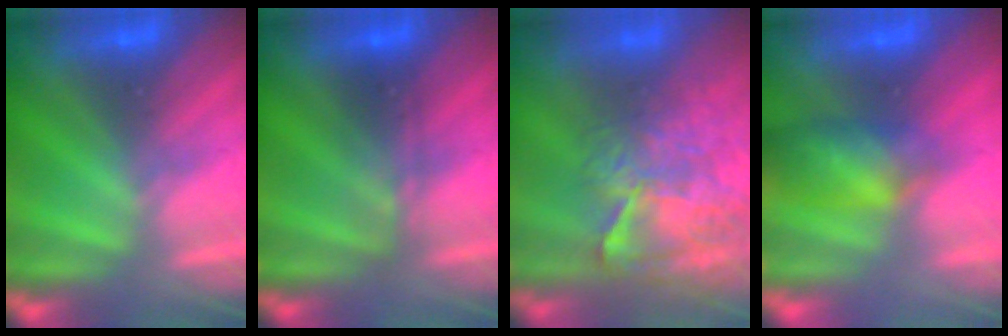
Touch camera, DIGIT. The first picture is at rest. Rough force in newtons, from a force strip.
{"total": 2.4}
{"total": 7.9}
{"total": 9.1}